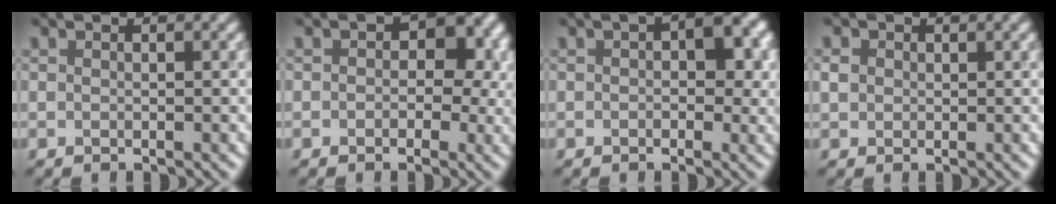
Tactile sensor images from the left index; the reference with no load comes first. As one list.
[{"total": 6.5, "force": [0.8, 4.8, 4.3], "torque": [-0.005, 0.012, -0.003]}, {"total": 3.9, "force": [0.7, 2.3, 3.1], "torque": [-0.025, 0.006, 0.002]}, {"total": 1.0, "force": [0.1, 1.0, 0.1], "torque": [0.002, 0.001, -0.001]}]